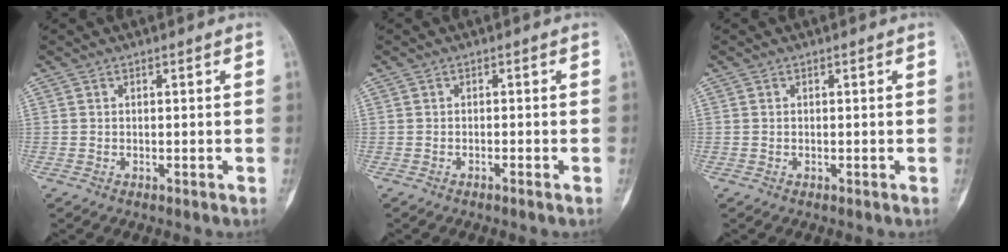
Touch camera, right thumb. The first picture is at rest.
{"total": 0.9, "force": [-0.6, 0.0, 0.6], "torque": [-0.015, 0.001, -0.008]}
{"total": 0.0}